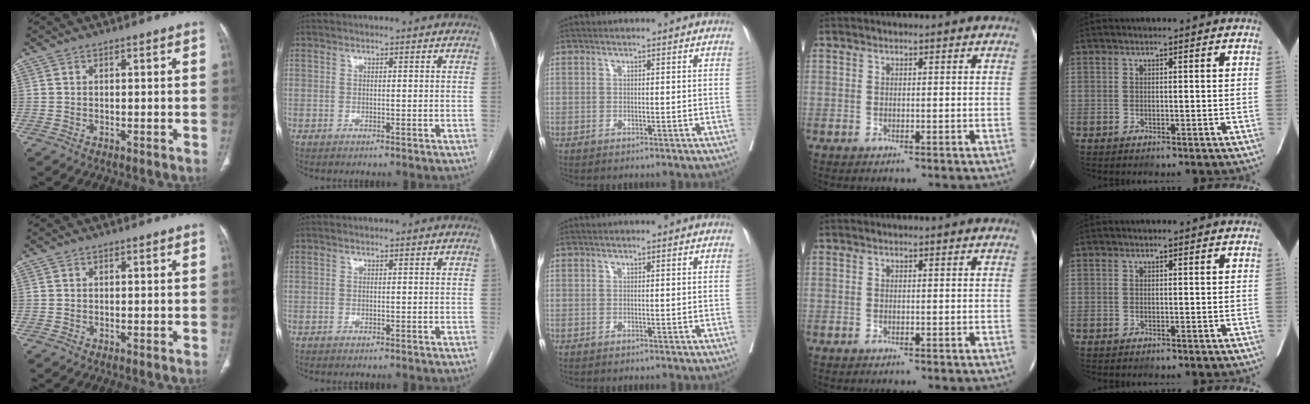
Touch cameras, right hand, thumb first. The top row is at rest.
{}